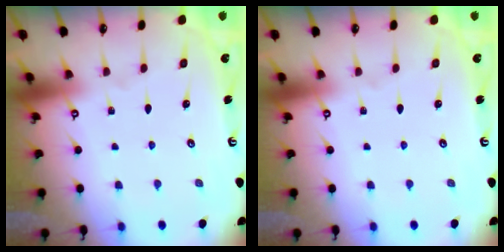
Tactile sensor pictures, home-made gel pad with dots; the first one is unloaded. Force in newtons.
{"total": 0.0}